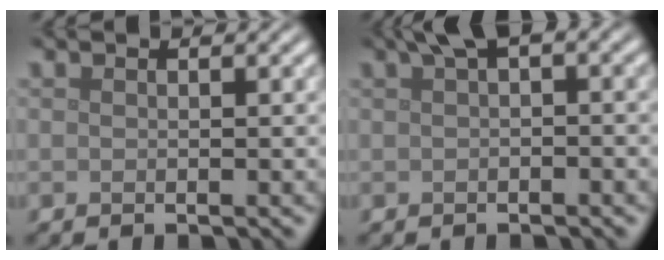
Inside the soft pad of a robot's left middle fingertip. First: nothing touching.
{"total": 2.7, "force": [0.9, 0.8, 2.5], "torque": [-0.034, 0.009, 0.012]}